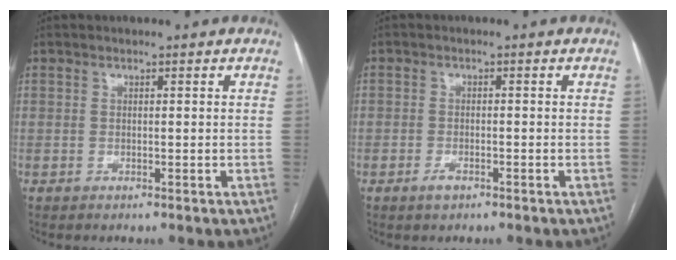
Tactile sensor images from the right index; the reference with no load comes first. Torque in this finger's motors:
{"motor_torque": [-0.12, -0.04, -0.40, -0.16]}